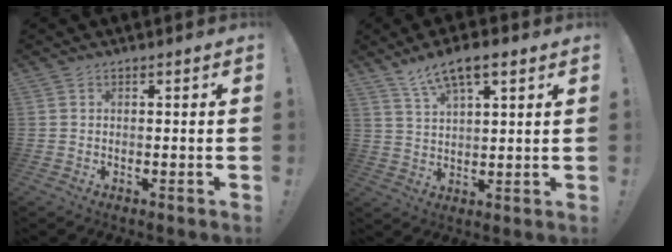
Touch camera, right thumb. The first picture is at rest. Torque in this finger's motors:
{"motor_torque": [0.04, 0.04, 0.27, 0.17, 0.00]}